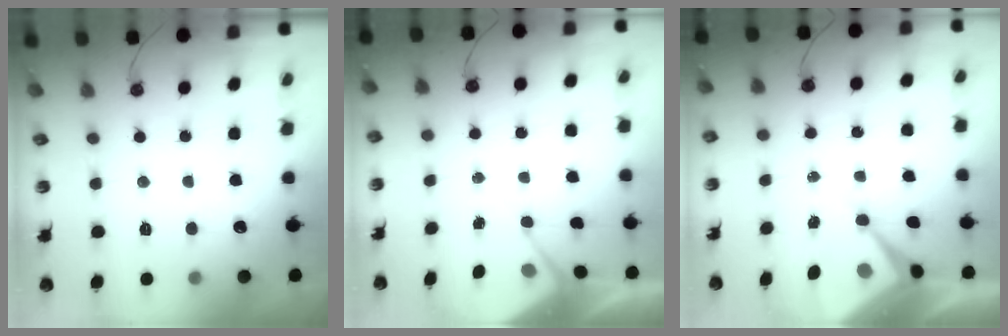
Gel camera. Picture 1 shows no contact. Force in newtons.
{"total": 4.2, "press": 4.2, "slide": 0.6}
{"total": 9.0, "press": 8.9, "slide": 0.8}